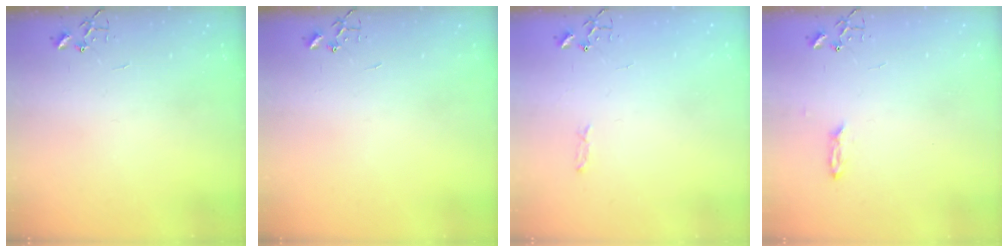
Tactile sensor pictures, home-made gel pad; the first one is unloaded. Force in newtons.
{"total": 0.0}
{"total": 3.3, "press": 3.3, "slide": 0.4}
{"total": 2.3, "press": 2.2, "slide": 0.4}